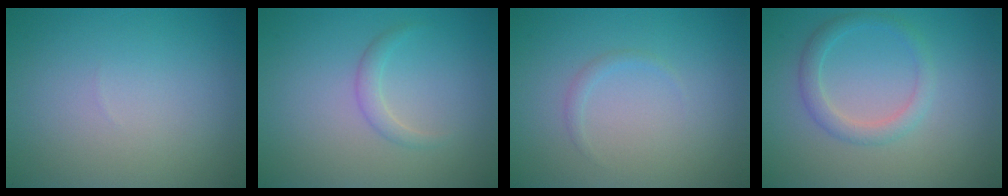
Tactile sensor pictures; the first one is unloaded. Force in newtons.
{"total": 1.2, "press": 1.2, "slide": 0.0}
{"total": 0.7, "press": 0.7, "slide": 0.0}
{"total": 2.2, "press": 2.2, "slide": 0.1}